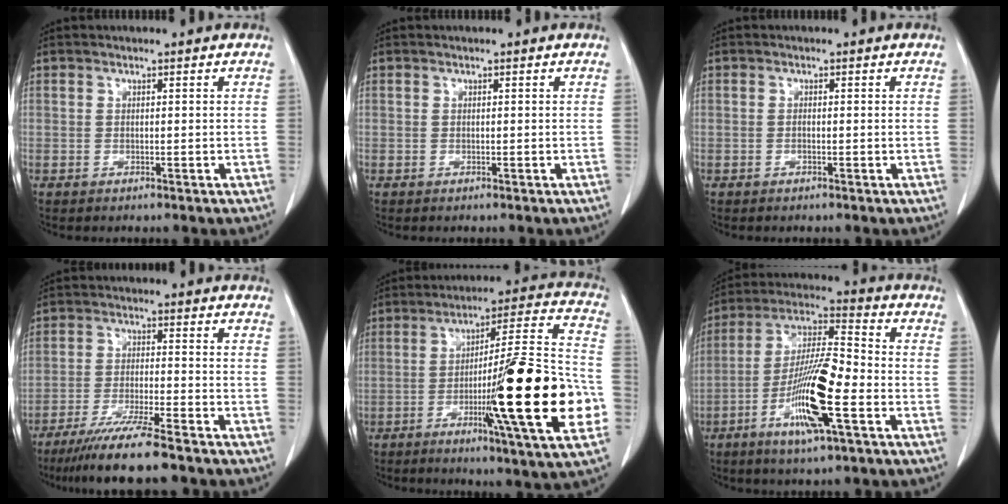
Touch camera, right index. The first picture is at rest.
{"total": 0.0}
{"total": 0.6, "force": [-0.2, 0.0, 0.6], "torque": [-0.012, 0.000, -0.001]}
{"total": 10.9, "force": [-8.7, -0.3, 6.5], "torque": [-0.105, -0.033, -0.146]}
{"total": 23.4, "force": [-5.9, 0.1, 22.7], "torque": [-0.304, -0.007, -0.095]}
{"total": 14.5, "force": [-5.2, 1.5, 13.5], "torque": [-0.260, -0.009, -0.098]}